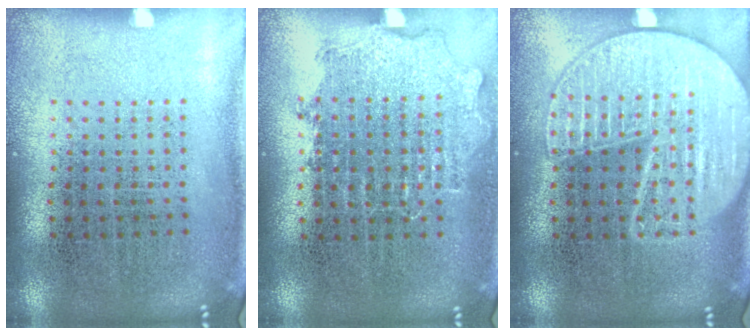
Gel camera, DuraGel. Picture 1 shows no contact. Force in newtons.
{"total": 0.9, "press": 0.9, "slide": 0.2}
{"total": 3.5, "press": 3.5, "slide": 0.4}